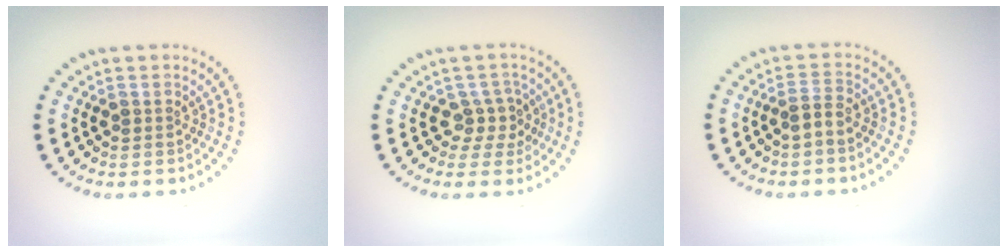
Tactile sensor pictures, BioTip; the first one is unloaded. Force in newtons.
{"total": 2.2, "press": 1.7, "slide": 1.4}
{"total": 1.1, "press": 0.8, "slide": 0.8}